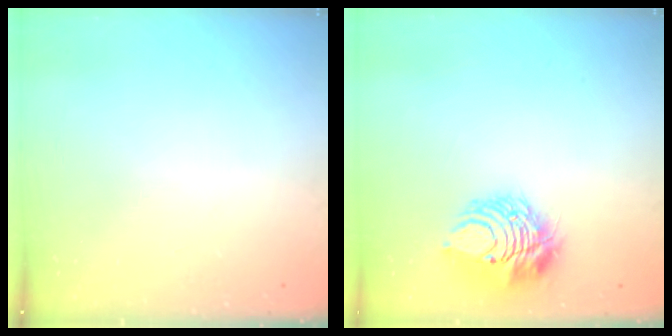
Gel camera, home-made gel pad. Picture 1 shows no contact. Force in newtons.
{"total": 10.1, "press": 10.1, "slide": 0.8}